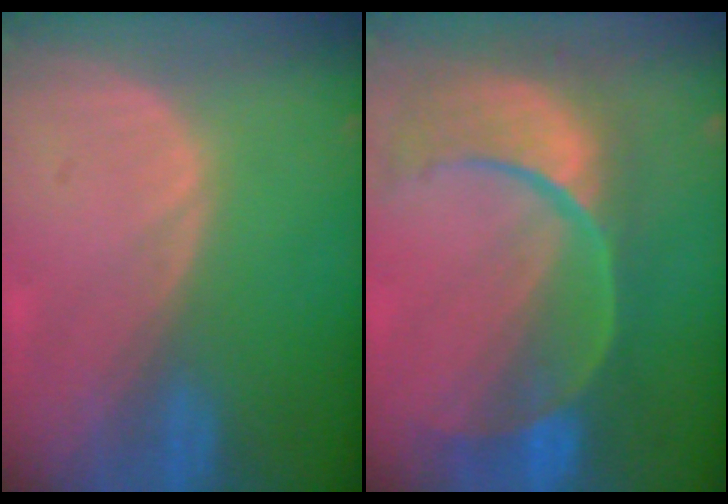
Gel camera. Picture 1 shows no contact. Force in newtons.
{"total": 12.4, "press": 9.9, "slide": 7.4}